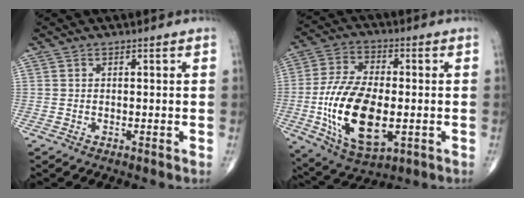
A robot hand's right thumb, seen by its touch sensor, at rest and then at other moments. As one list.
[{"total": 18.6, "force": [-3.1, 9.3, 15.7], "torque": [-0.293, -0.002, -0.045]}]